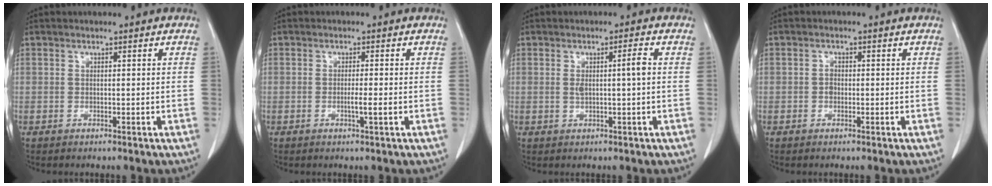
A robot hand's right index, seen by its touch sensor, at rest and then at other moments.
{"total": 2.1, "force": [-0.6, -0.2, 2.0], "torque": [-0.036, -0.003, -0.010]}
{"total": 3.1, "force": [0.3, -0.1, 3.1], "torque": [-0.056, 0.004, 0.008]}
{"total": 1.2, "force": [-0.3, 0.9, 0.7], "torque": [-0.010, 0.004, -0.005]}